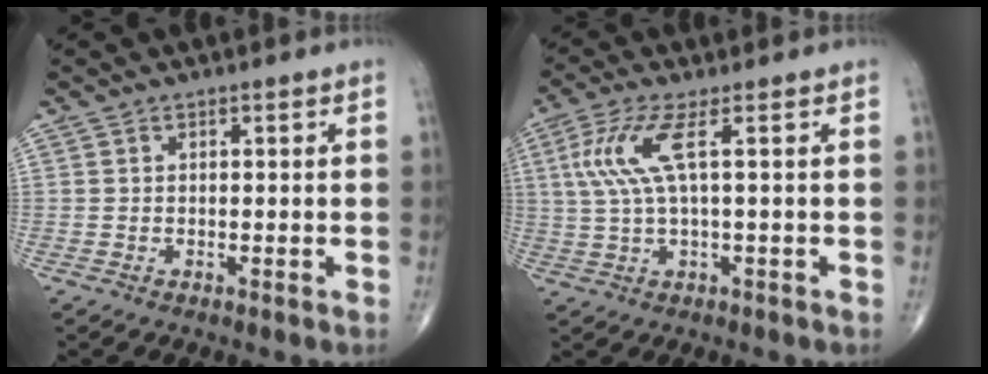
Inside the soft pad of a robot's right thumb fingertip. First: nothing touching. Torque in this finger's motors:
{"motor_torque": [0.34, 0.30, 0.83, 0.12, 0.09]}